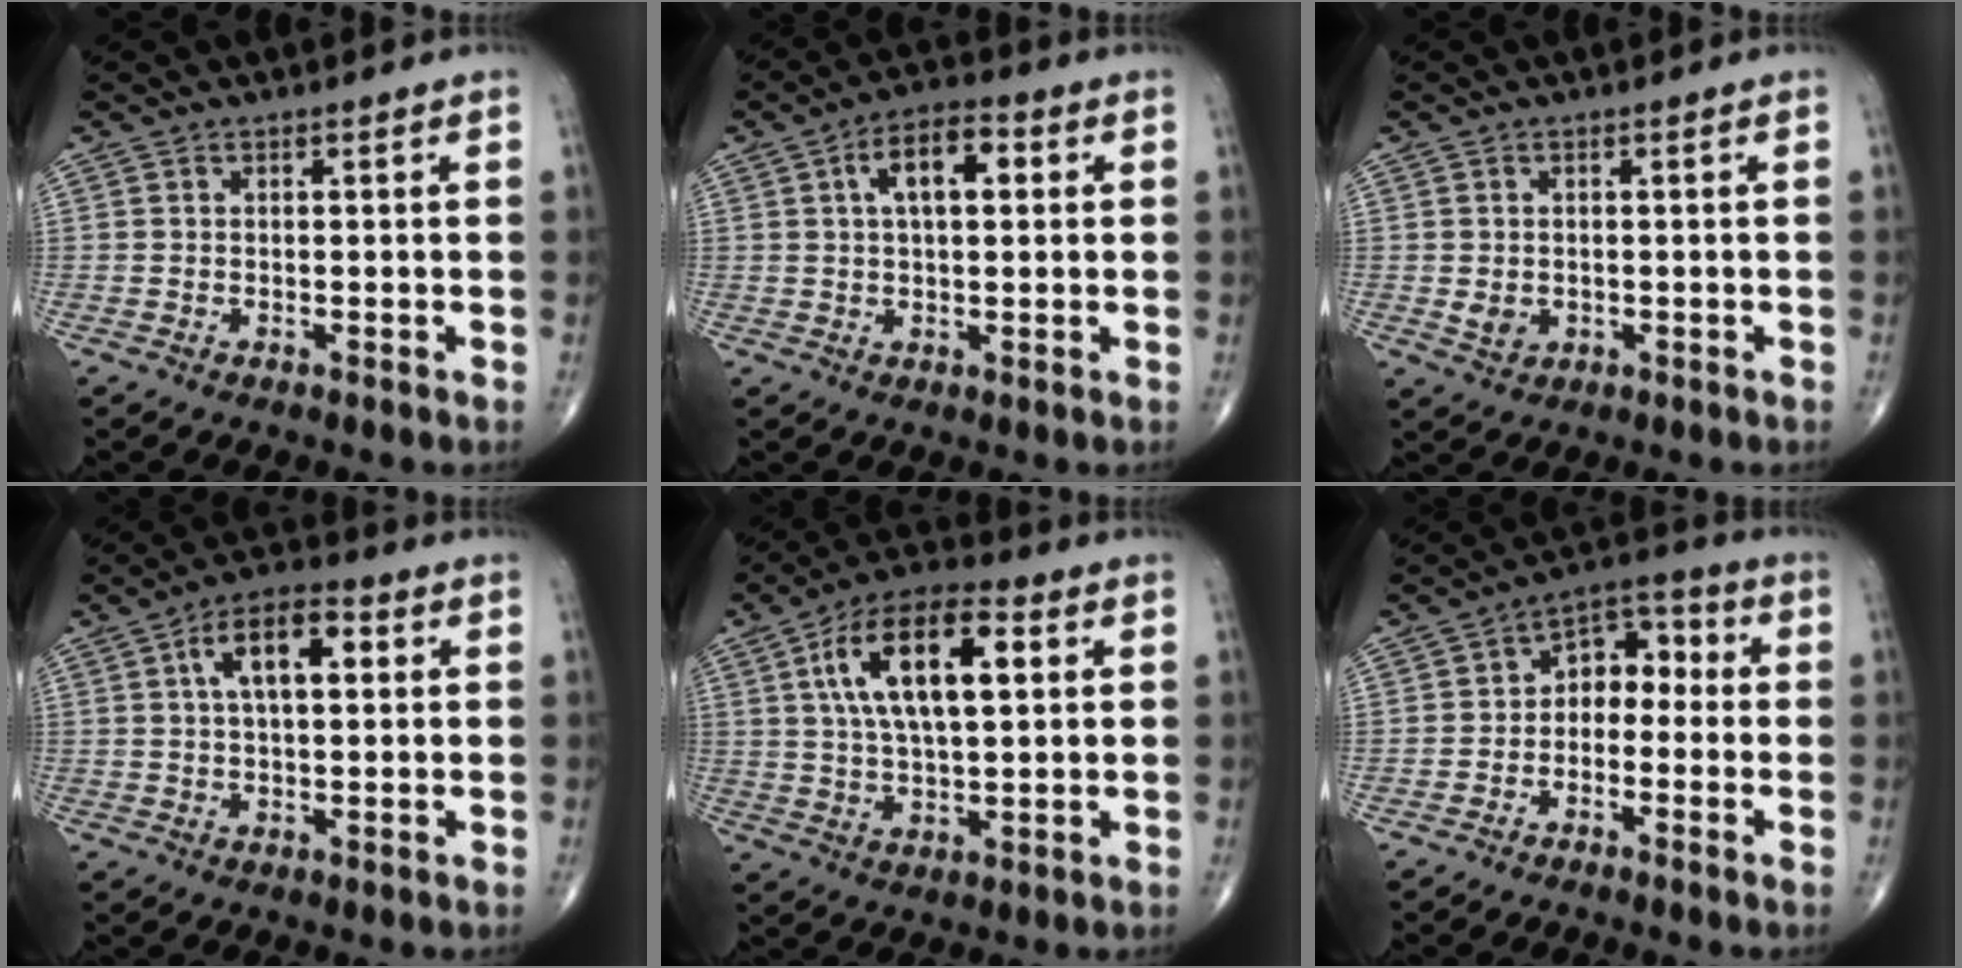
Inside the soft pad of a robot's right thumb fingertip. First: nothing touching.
{"total": 8.6, "force": [2.2, 4.1, 7.2], "torque": [-0.109, 0.016, 0.029]}
{"total": 2.5, "force": [-0.3, 2.0, 1.5], "torque": [-0.022, -0.002, 0.002]}
{"total": 9.8, "force": [2.5, 4.6, 8.3], "torque": [-0.129, 0.016, 0.034]}
{"total": 16.2, "force": [4.4, 7.1, 13.9], "torque": [-0.238, 0.010, 0.072]}
{"total": 7.7, "force": [-1.0, 5.4, 5.4], "torque": [-0.049, 0.043, -0.035]}